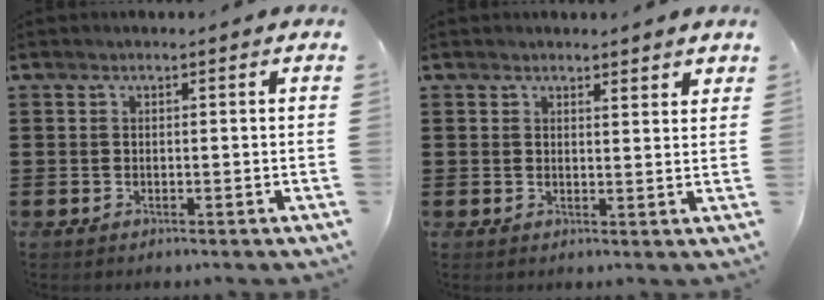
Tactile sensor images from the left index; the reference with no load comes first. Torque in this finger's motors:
{"motor_torque": [0.15, 0.06, 0.01, 0.04]}